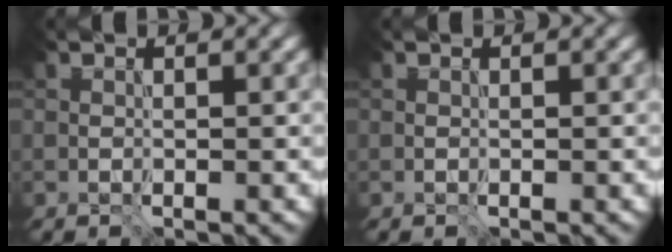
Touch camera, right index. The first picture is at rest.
{"total": 0.0}